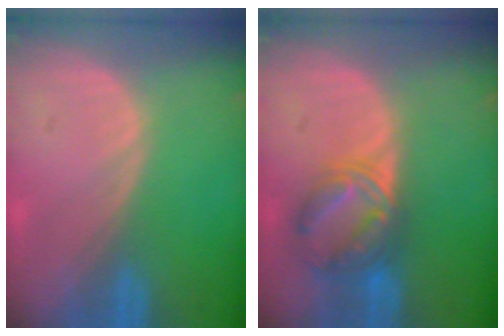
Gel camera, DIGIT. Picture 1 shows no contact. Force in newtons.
{"total": 6.6, "press": 6.2, "slide": 2.2}